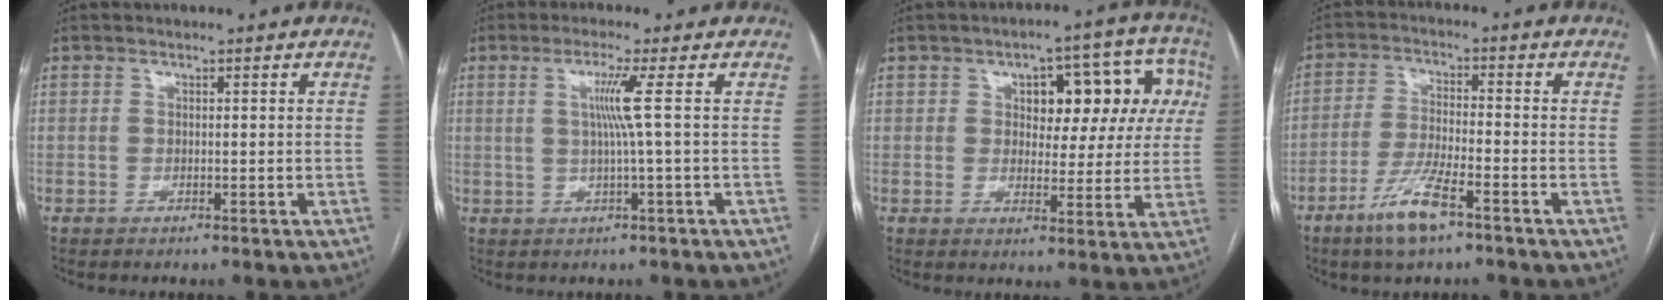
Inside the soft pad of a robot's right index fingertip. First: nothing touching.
{"total": 4.3, "force": [0.7, -1.5, 4.0], "torque": [-0.081, -0.001, 0.016]}
{"total": 11.7, "force": [3.1, 6.1, 9.5], "torque": [-0.099, 0.047, 0.041]}
{"total": 7.7, "force": [-4.9, 1.2, 5.9], "torque": [-0.121, -0.011, -0.090]}